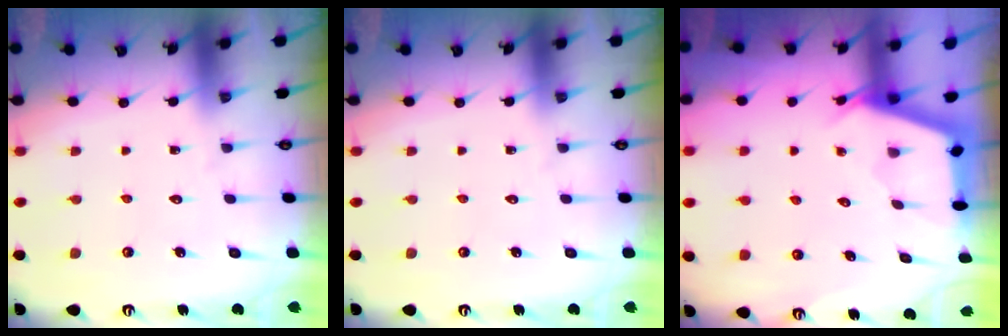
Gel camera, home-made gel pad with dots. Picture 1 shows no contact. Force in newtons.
{"total": 0.0}
{"total": 2.6, "press": 2.6, "slide": 0.3}